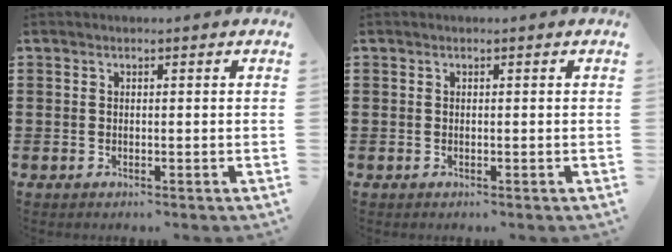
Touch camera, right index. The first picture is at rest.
{"total": 0.0}